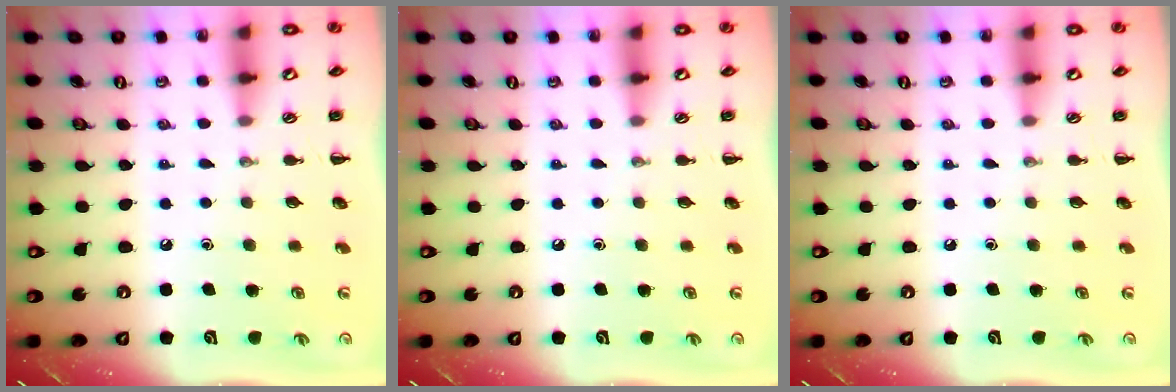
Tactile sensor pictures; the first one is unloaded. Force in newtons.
{"total": 0.0}
{"total": 0.0}